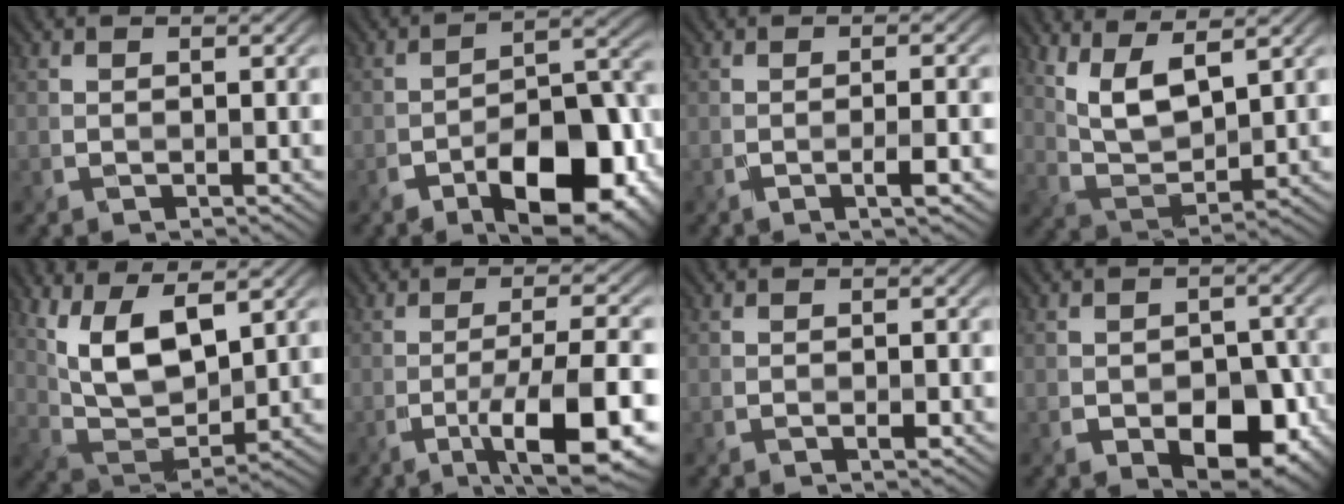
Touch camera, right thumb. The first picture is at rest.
{"total": 13.1, "force": [-6.8, 5.9, 9.6], "torque": [-0.141, -0.004, -0.107]}
{"total": 2.9, "force": [-1.0, 0.6, 2.6], "torque": [-0.035, 0.009, -0.022]}
{"total": 7.4, "force": [4.2, 2.6, 5.5], "torque": [-0.125, -0.001, 0.090]}
{"total": 10.4, "force": [4.8, 4.6, 7.9], "torque": [-0.183, -0.002, 0.102]}
{"total": 11.6, "force": [-5.3, 2.5, 10.0], "torque": [-0.153, 0.000, -0.077]}
{"total": 0.6, "force": [-0.3, 0.1, 0.5], "torque": [-0.007, 0.000, -0.005]}
{"total": 8.1, "force": [-3.5, 4.9, 5.4], "torque": [-0.080, -0.020, -0.037]}